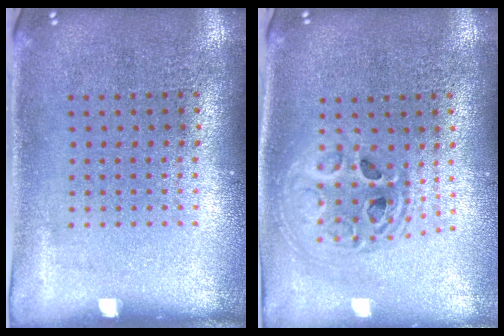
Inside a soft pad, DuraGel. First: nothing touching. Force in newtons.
{"total": 2.0, "press": 1.6, "slide": 1.2}